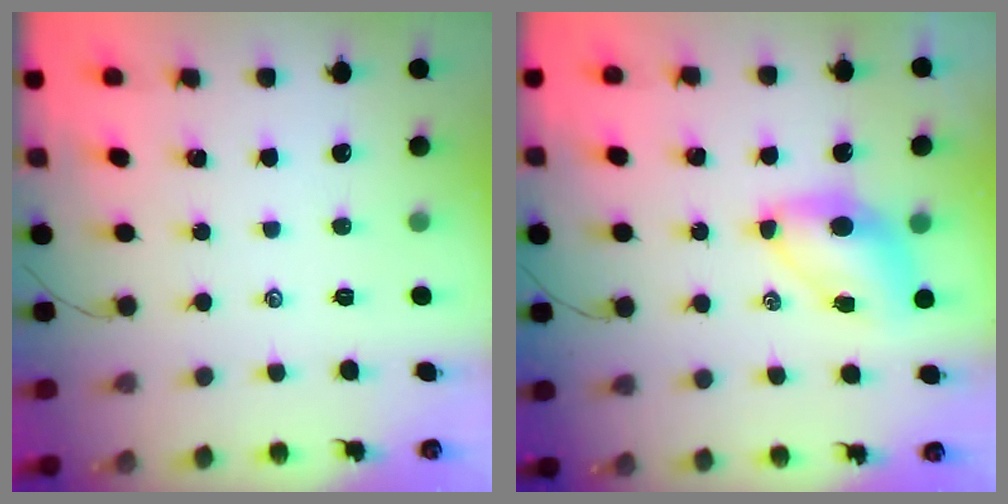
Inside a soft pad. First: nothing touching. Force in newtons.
{"total": 7.2, "press": 7.0, "slide": 1.4}